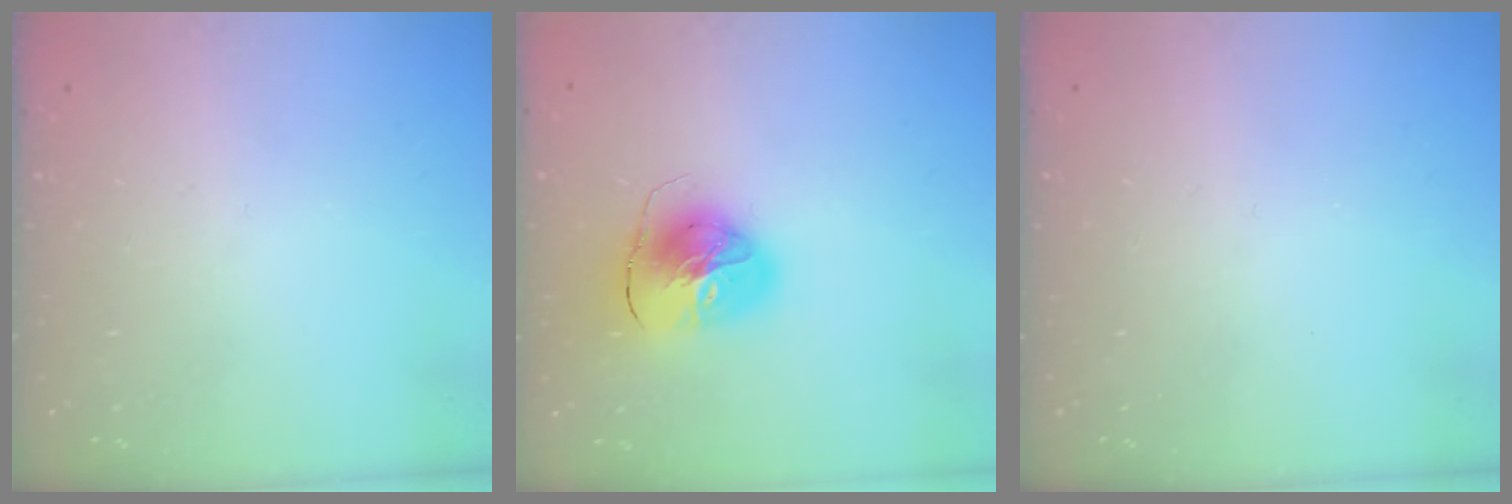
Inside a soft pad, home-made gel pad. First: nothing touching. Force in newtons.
{"total": 11.3, "press": 11.2, "slide": 1.4}
{"total": 0.0}